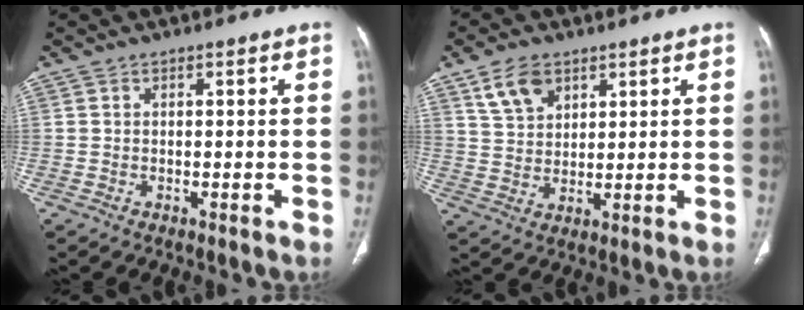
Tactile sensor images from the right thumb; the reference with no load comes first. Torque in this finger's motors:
{"motor_torque": [-0.55, 0.63, -0.05, -0.14, 0.14]}